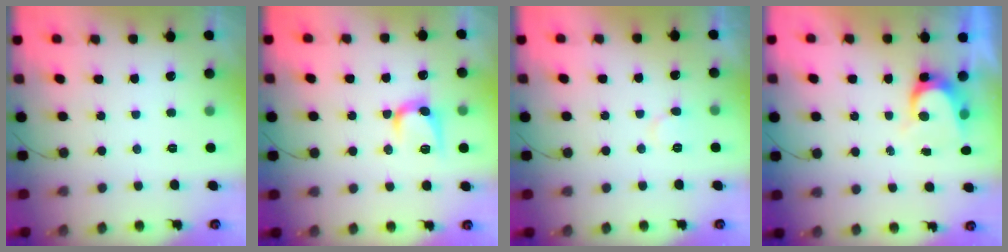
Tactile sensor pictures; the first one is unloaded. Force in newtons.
{"total": 8.0, "press": 8.0, "slide": 0.6}
{"total": 5.4, "press": 5.4, "slide": 0.7}
{"total": 5.2, "press": 5.2, "slide": 0.4}